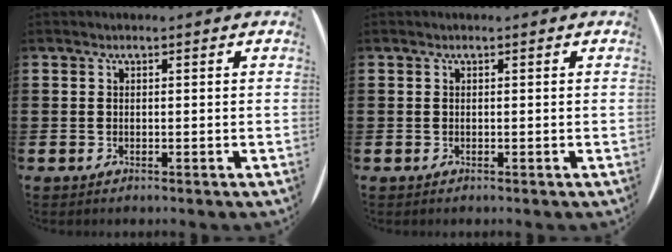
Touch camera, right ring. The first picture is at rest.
{"total": 0.0}